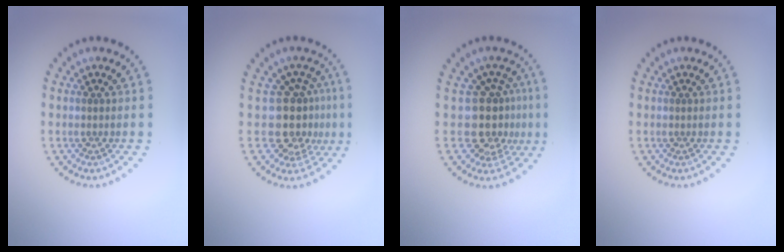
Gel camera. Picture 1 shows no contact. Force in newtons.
{"total": 4.3, "press": 3.4, "slide": 2.7}
{"total": 4.3, "press": 3.4, "slide": 2.7}
{"total": 0.0}